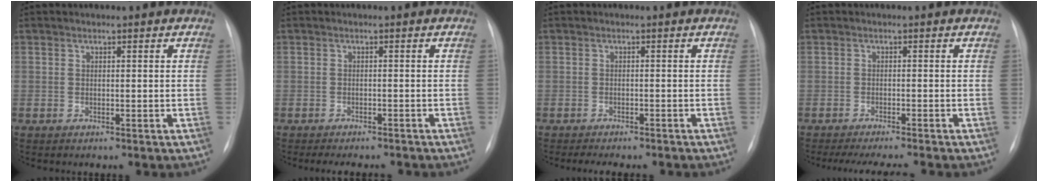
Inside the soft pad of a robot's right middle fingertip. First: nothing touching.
{"total": 7.0, "force": [-6.3, 1.8, 2.5], "torque": [-0.027, -0.002, -0.075]}
{"total": 7.2, "force": [-6.2, 1.9, 3.1], "torque": [-0.038, -0.001, -0.077]}
{"total": 8.2, "force": [-7.2, 0.2, 4.0], "torque": [-0.046, -0.013, -0.104]}